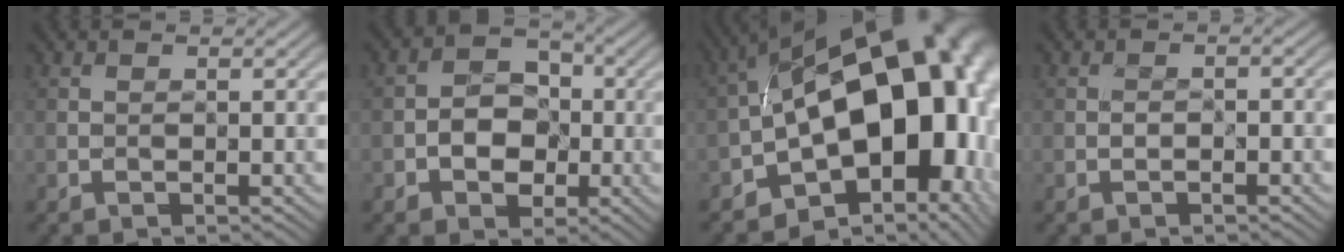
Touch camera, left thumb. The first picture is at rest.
{"total": 4.7, "force": [-1.1, 3.8, 2.6], "torque": [-0.030, -0.002, -0.028]}
{"total": 19.9, "force": [-2.0, 11.6, 16.0], "torque": [-0.214, -0.026, -0.010]}
{"total": 0.8, "force": [-0.7, 0.0, 0.4], "torque": [-0.006, -0.001, -0.014]}